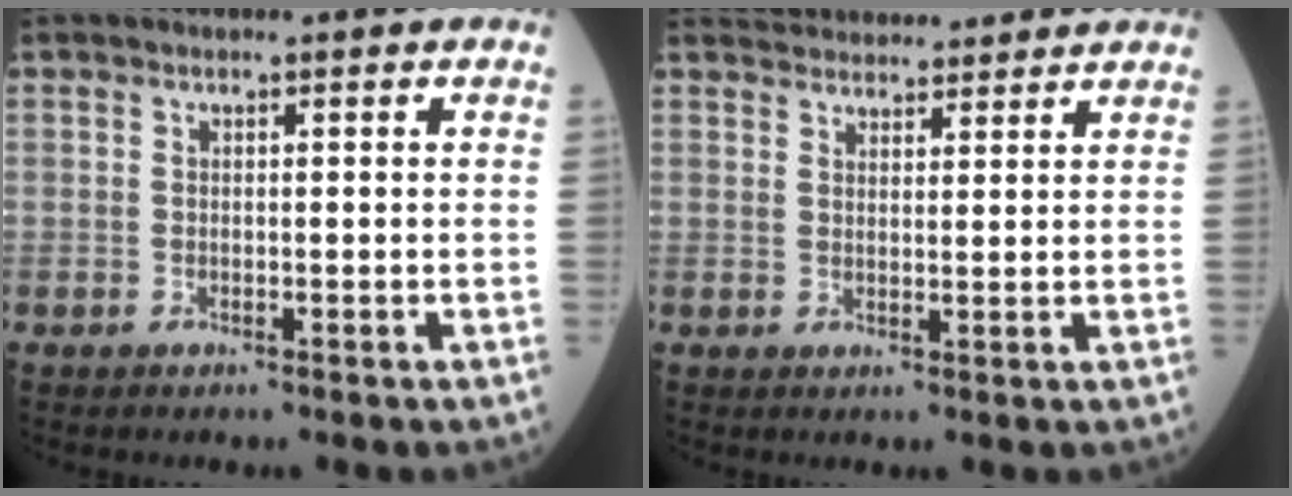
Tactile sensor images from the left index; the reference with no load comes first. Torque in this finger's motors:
{"motor_torque": [-0.11, -1.08, 0.01, 0.02]}